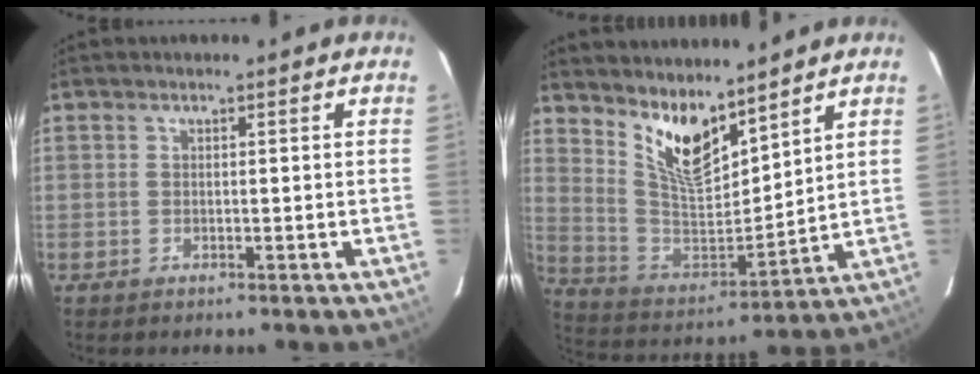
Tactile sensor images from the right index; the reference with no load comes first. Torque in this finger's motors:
{"motor_torque": [0.37, 0.30, 0.38, 0.09]}